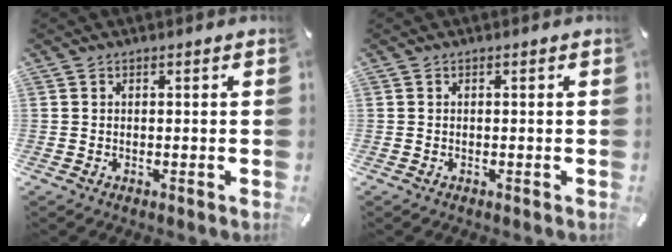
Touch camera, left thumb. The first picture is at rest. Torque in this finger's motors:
{"motor_torque": [-0.13, 0.07, 0.01, -0.01, 0.01]}